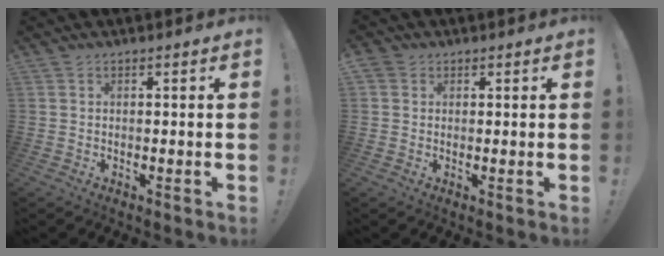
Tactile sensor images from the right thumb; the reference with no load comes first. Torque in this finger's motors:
{"motor_torque": [0.58, 0.68, 0.26, -0.28, 0.03]}